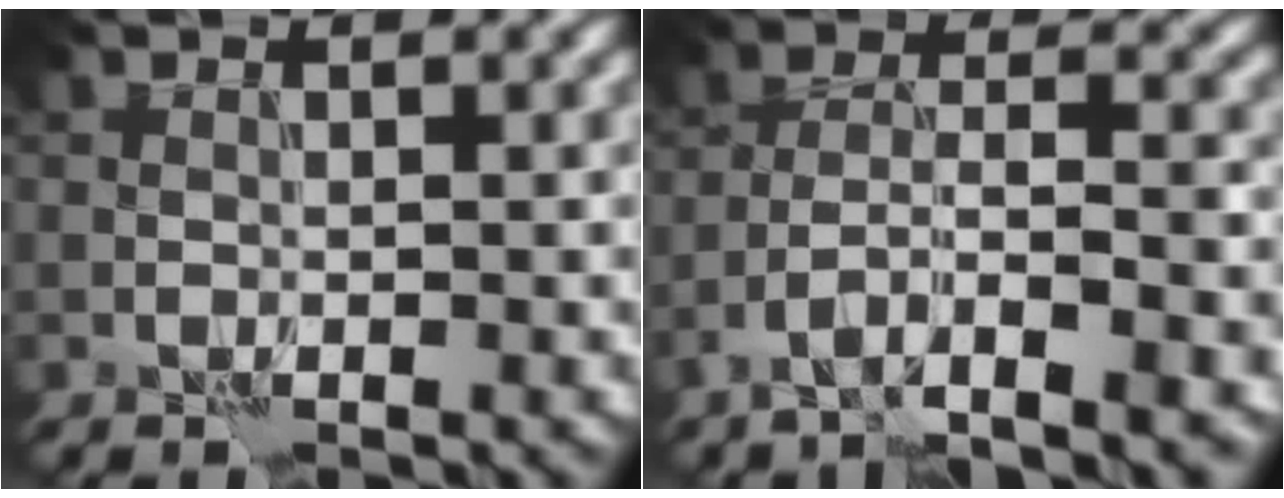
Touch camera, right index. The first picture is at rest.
{"total": 5.8, "force": [-3.8, 1.2, 4.2], "torque": [-0.071, 0.004, -0.070]}